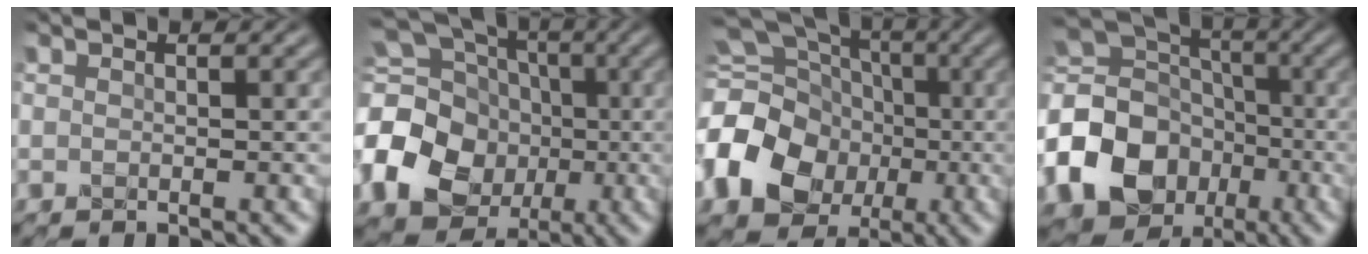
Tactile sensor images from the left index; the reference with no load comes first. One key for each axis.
{"total": 17.4, "fx": -2.3, "fy": 15.3, "fz": 7.9, "tx": -0.210, "ty": 0.003, "tz": -0.072}
{"total": 16.5, "fx": -3.7, "fy": 14.1, "fz": 7.7, "tx": -0.183, "ty": -0.002, "tz": -0.093}
{"total": 19.2, "fx": -6.7, "fy": 16.2, "fz": 7.8, "tx": -0.197, "ty": -0.023, "tz": -0.142}